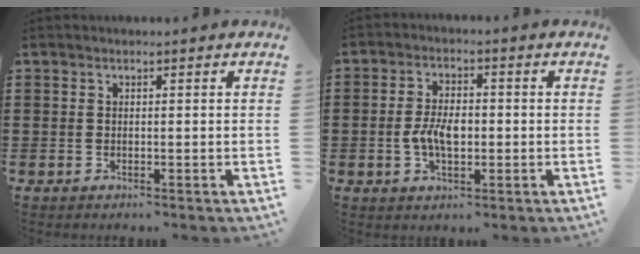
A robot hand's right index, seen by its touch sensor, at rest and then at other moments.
{"total": 5.0, "force": [-0.7, 2.5, 4.2], "torque": [-0.091, 0.002, -0.017]}